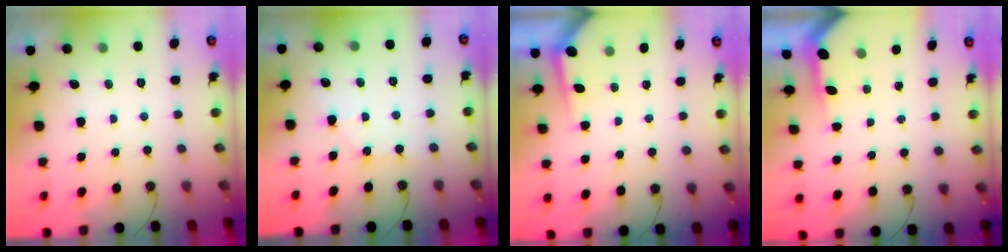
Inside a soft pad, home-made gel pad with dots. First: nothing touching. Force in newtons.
{"total": 4.9, "press": 4.9, "slide": 0.7}
{"total": 3.1, "press": 3.1, "slide": 0.4}
{"total": 3.8, "press": 3.8, "slide": 0.3}